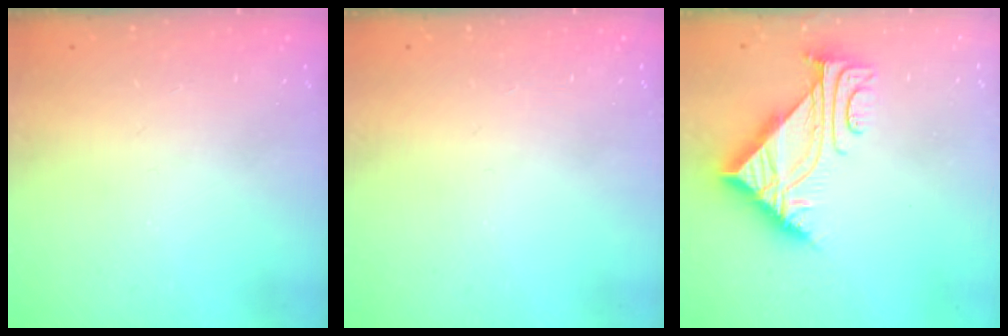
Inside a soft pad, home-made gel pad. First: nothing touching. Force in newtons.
{"total": 0.0}
{"total": 6.6, "press": 6.6, "slide": 0.8}